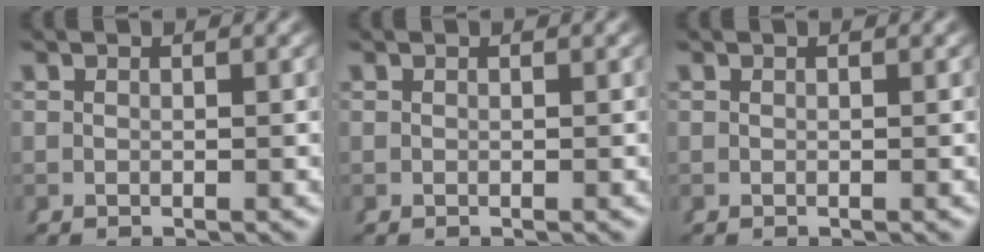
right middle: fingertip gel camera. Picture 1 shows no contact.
{"total": 0.0}
{"total": 0.0}